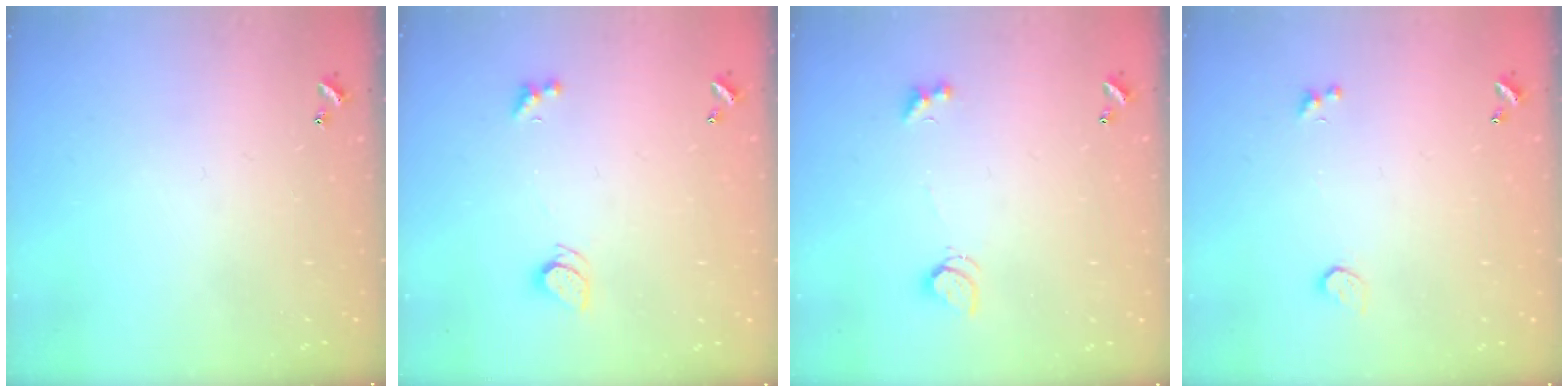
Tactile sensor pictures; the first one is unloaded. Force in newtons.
{"total": 2.5, "press": 2.5, "slide": 0.6}
{"total": 2.8, "press": 2.8, "slide": 0.6}
{"total": 0.9, "press": 0.7, "slide": 0.5}